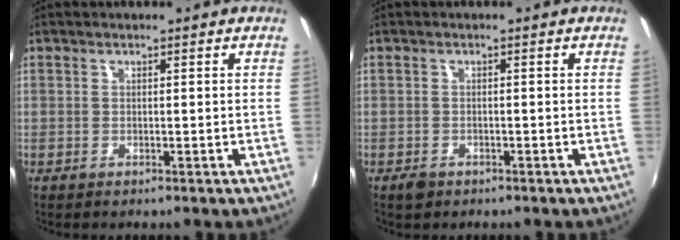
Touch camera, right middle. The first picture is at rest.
{"total": 1.9, "force": [-1.3, 1.2, 0.6], "torque": [-0.015, -0.003, -0.021]}